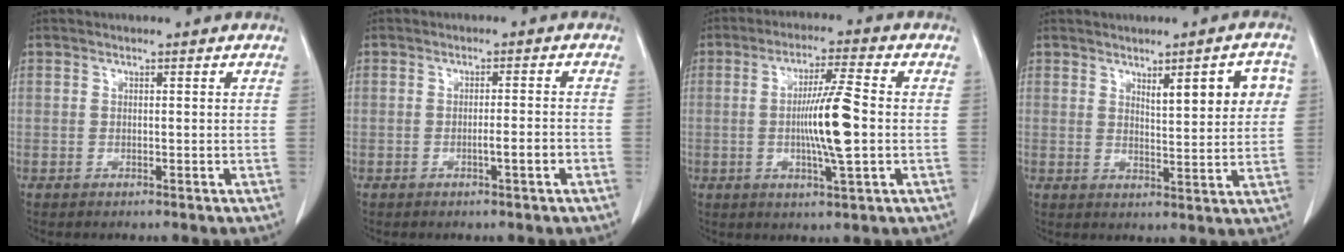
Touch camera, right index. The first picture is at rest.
{"total": 2.6, "force": [-1.1, -0.1, 2.3], "torque": [-0.034, 0.000, -0.016]}
{"total": 9.5, "force": [-0.7, 0.1, 9.5], "torque": [-0.166, -0.004, -0.016]}
{"total": 7.3, "force": [2.8, 1.4, 6.6], "torque": [-0.087, 0.005, 0.040]}